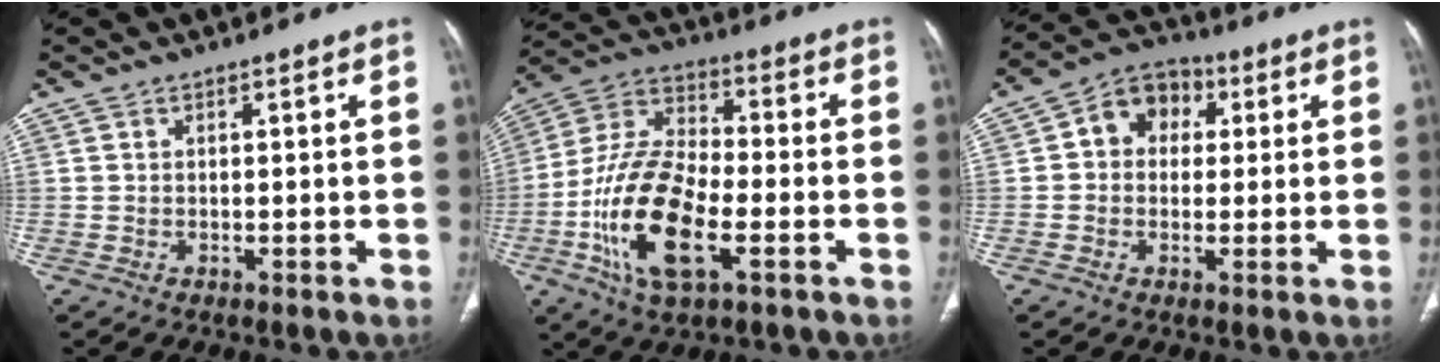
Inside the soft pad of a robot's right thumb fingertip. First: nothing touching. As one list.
[{"total": 18.7, "force": [-5.8, 8.2, 15.7], "torque": [-0.312, 0.020, -0.106]}, {"total": 8.6, "force": [1.8, 6.9, 4.7], "torque": [-0.045, 0.019, 0.017]}]